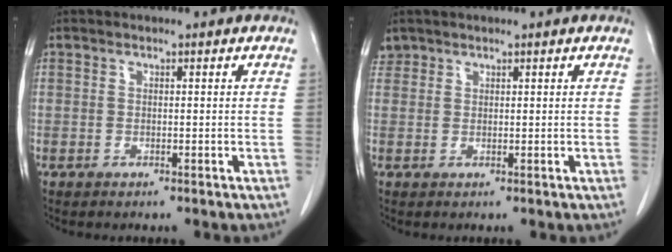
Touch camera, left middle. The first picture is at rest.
{"total": 1.5, "force": [1.2, 0.9, -0.1], "torque": [0.007, 0.012, 0.023]}